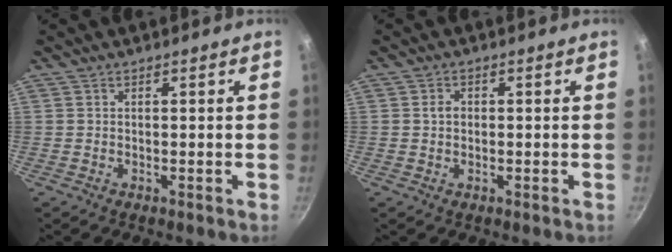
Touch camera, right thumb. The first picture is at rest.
{"total": 1.9, "force": [0.1, 1.5, 1.2], "torque": [-0.016, 0.003, -0.001]}